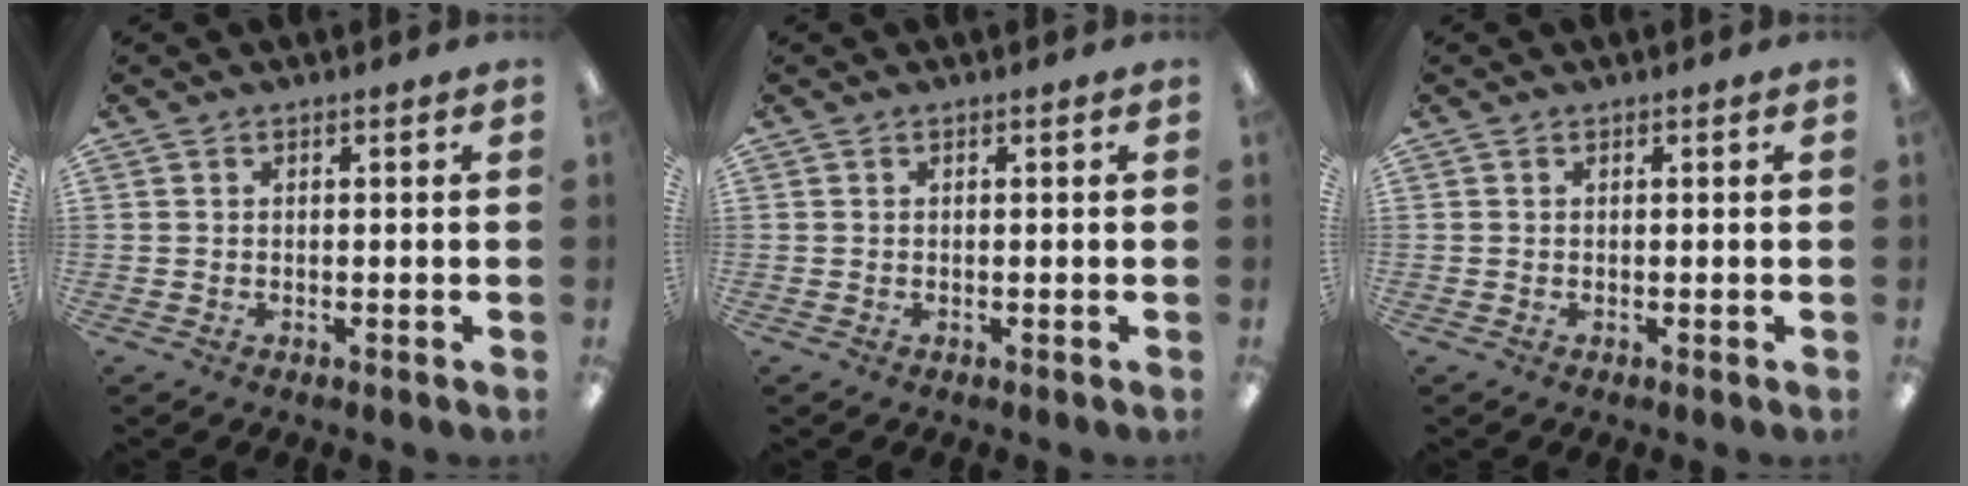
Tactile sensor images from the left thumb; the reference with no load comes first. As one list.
[{"total": 0.0}, {"total": 0.0}]